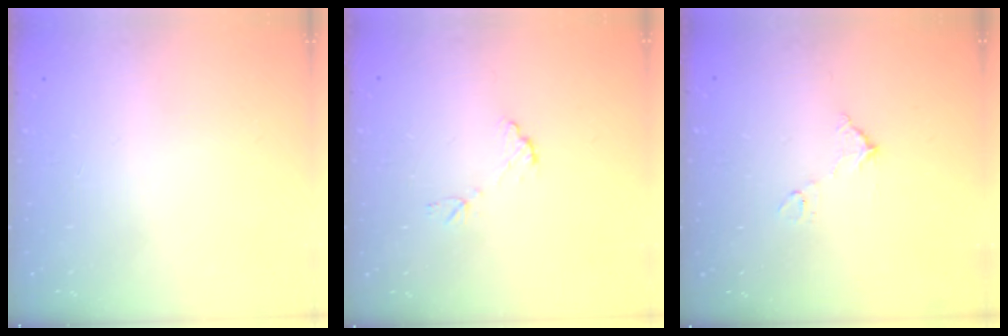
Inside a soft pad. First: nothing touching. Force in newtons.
{"total": 6.8, "press": 6.8, "slide": 0.4}
{"total": 5.9, "press": 5.9, "slide": 0.3}